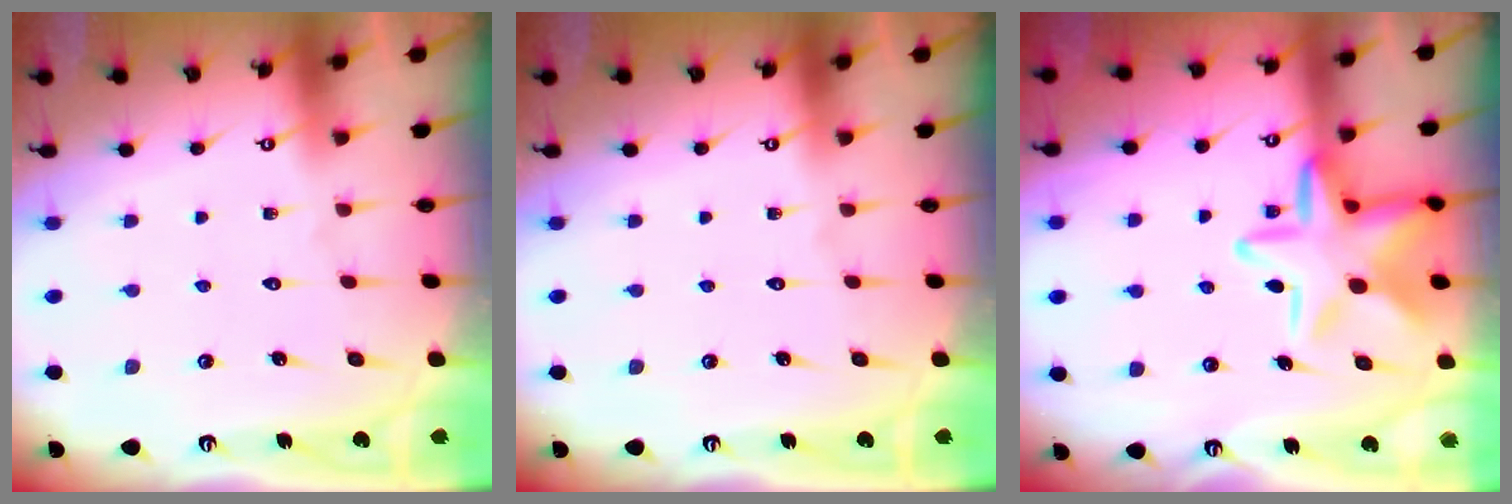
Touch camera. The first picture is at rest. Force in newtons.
{"total": 0.0}
{"total": 14.8, "press": 14.8, "slide": 1.1}